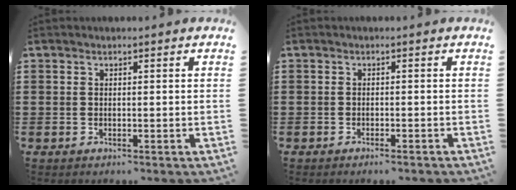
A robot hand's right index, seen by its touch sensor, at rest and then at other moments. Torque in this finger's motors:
{"motor_torque": [0.10, -0.10, 0.07, 0.03]}